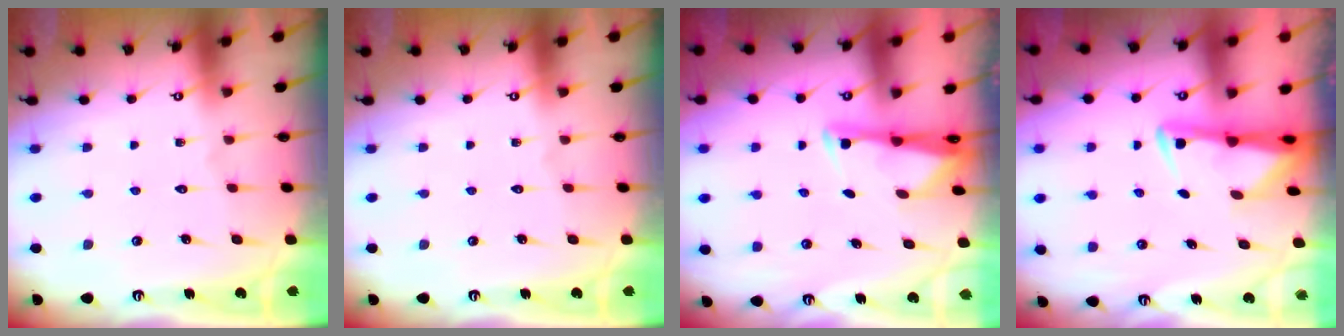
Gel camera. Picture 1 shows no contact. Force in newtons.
{"total": 0.0}
{"total": 2.6, "press": 2.6, "slide": 0.4}
{"total": 2.9, "press": 2.8, "slide": 0.4}